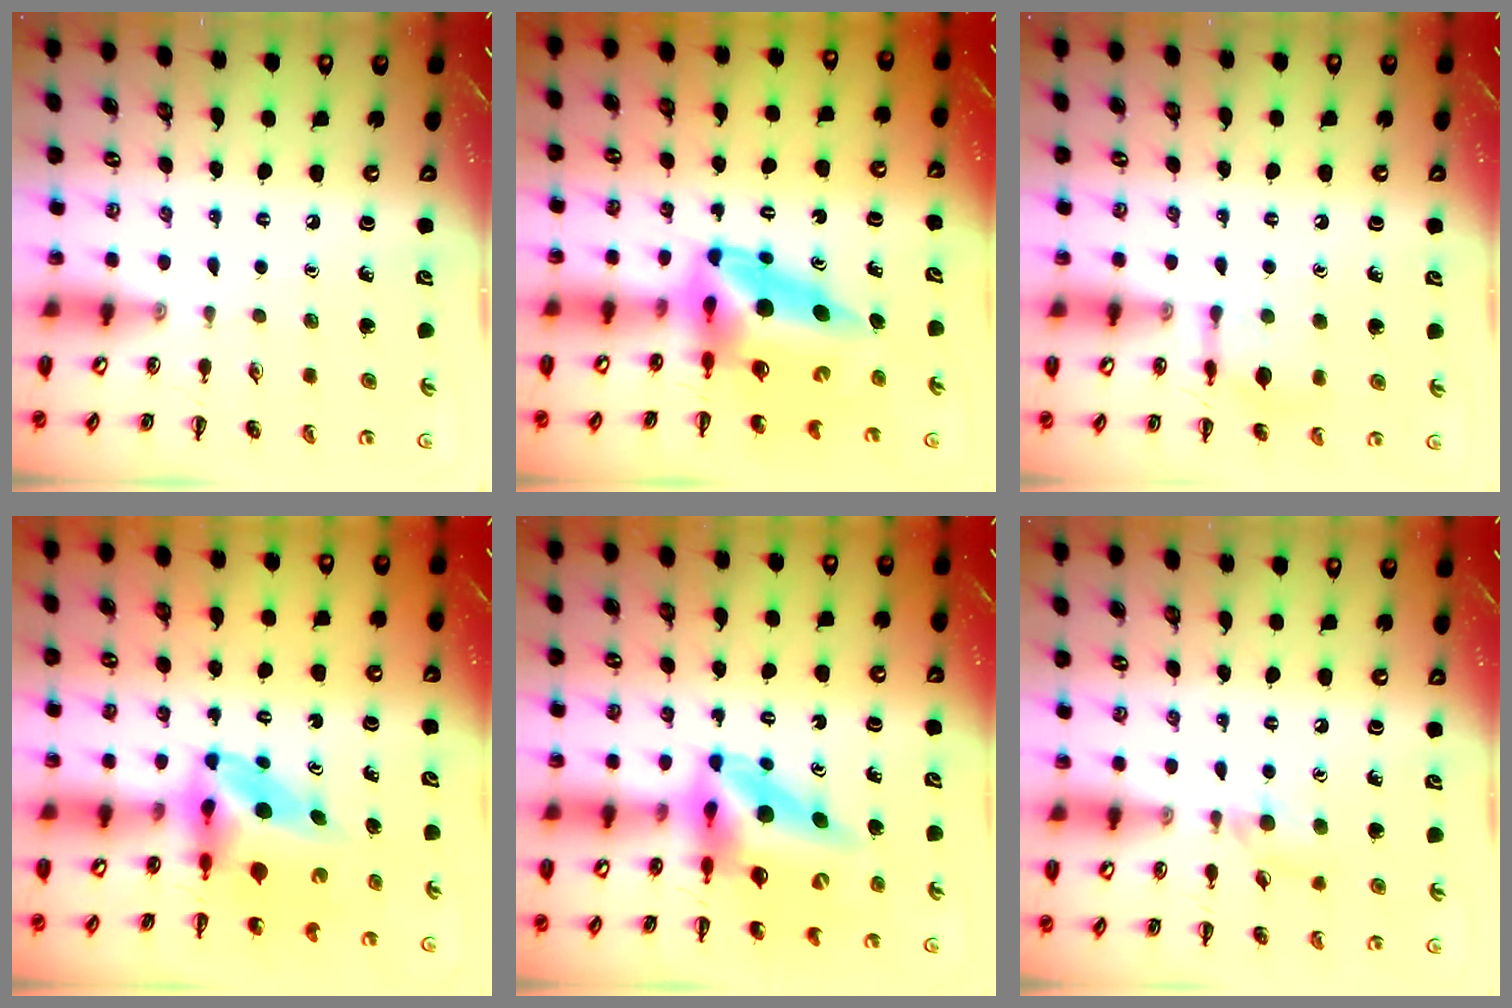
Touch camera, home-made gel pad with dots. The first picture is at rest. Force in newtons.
{"total": 11.9, "press": 11.3, "slide": 3.7}
{"total": 8.0, "press": 8.0, "slide": 0.2}
{"total": 6.0, "press": 5.7, "slide": 1.8}
{"total": 11.4, "press": 10.9, "slide": 3.6}
{"total": 5.1, "press": 4.7, "slide": 2.0}